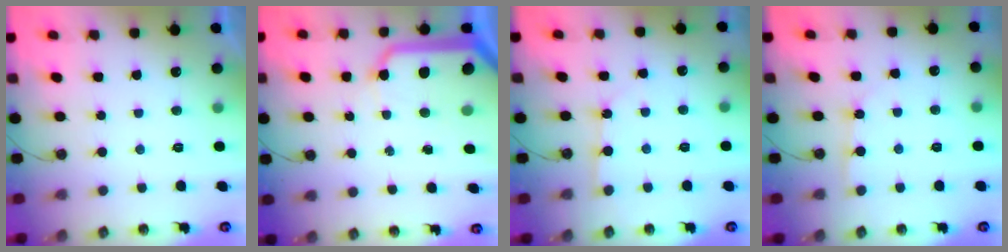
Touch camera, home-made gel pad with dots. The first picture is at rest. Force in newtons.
{"total": 14.1, "press": 14.0, "slide": 1.9}
{"total": 3.2, "press": 3.2, "slide": 0.3}
{"total": 2.5, "press": 2.5, "slide": 0.3}